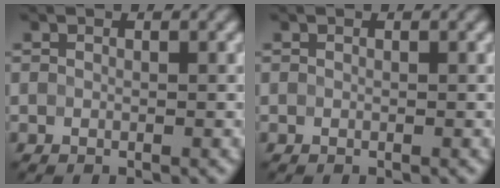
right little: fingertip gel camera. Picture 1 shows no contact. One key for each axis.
{"total": 0.0}